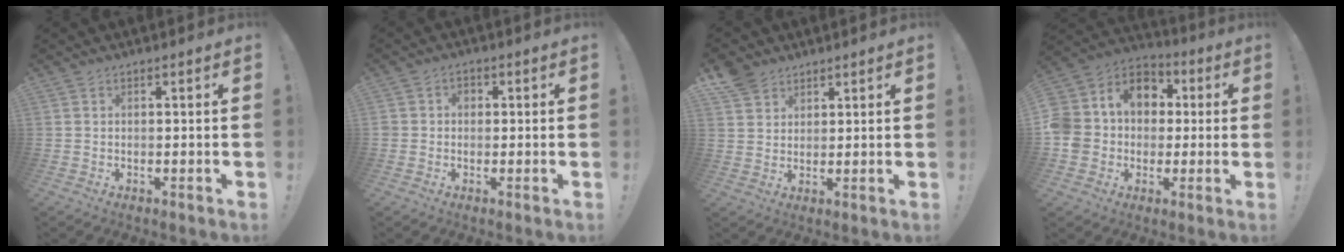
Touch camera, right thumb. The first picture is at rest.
{"total": 2.5, "force": [-0.5, 2.3, 1.0], "torque": [-0.016, 0.006, -0.009]}
{"total": 5.7, "force": [4.3, 3.5, 1.2], "torque": [-0.021, -0.025, 0.083]}
{"total": 12.7, "force": [0.5, 11.4, 5.6], "torque": [-0.099, 0.010, 0.020]}